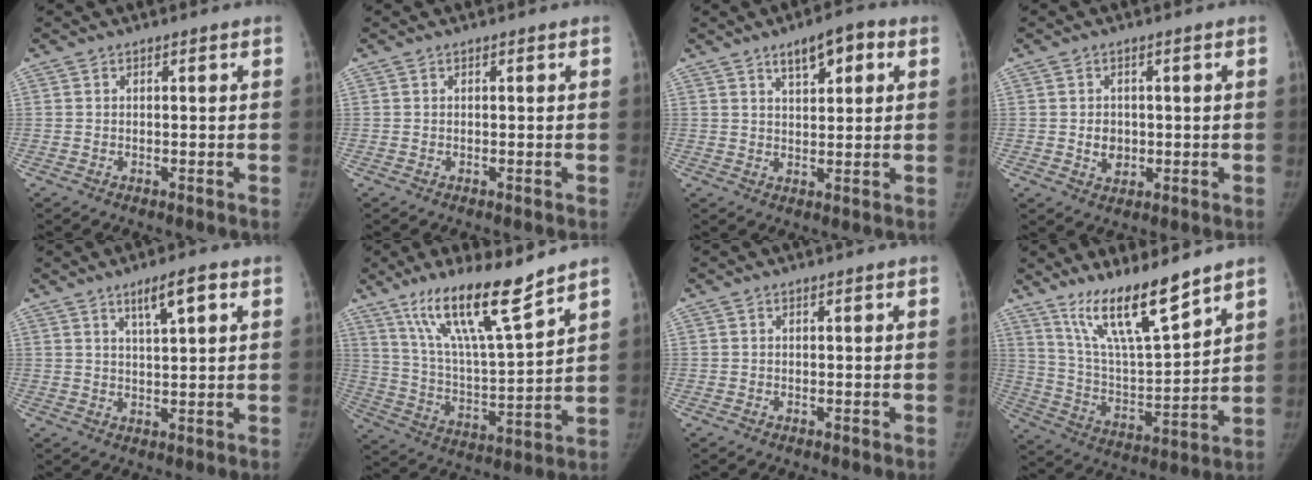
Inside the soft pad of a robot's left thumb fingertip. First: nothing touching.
{"total": 0.0}
{"total": 6.7, "force": [3.4, 2.8, 5.0], "torque": [-0.056, -0.009, 0.048]}
{"total": 3.7, "force": [-0.1, 3.0, 2.1], "torque": [-0.020, -0.001, 0.005]}
{"total": 5.6, "force": [3.0, 1.1, 4.6], "torque": [-0.071, -0.011, 0.051]}
{"total": 16.5, "force": [11.9, 2.2, 11.3], "torque": [-0.183, -0.068, 0.222]}
{"total": 0.0}
{"total": 15.2, "force": [11.4, 2.7, 9.7], "torque": [-0.149, -0.072, 0.218]}